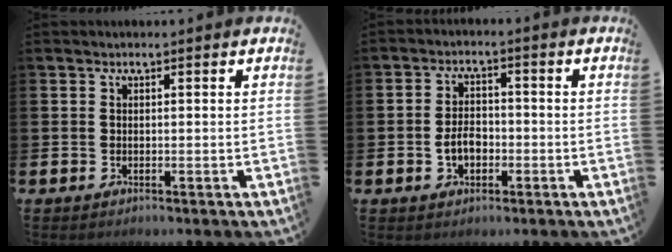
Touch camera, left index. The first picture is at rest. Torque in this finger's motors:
{"motor_torque": [0.26, -0.01, 0.08, 0.11]}